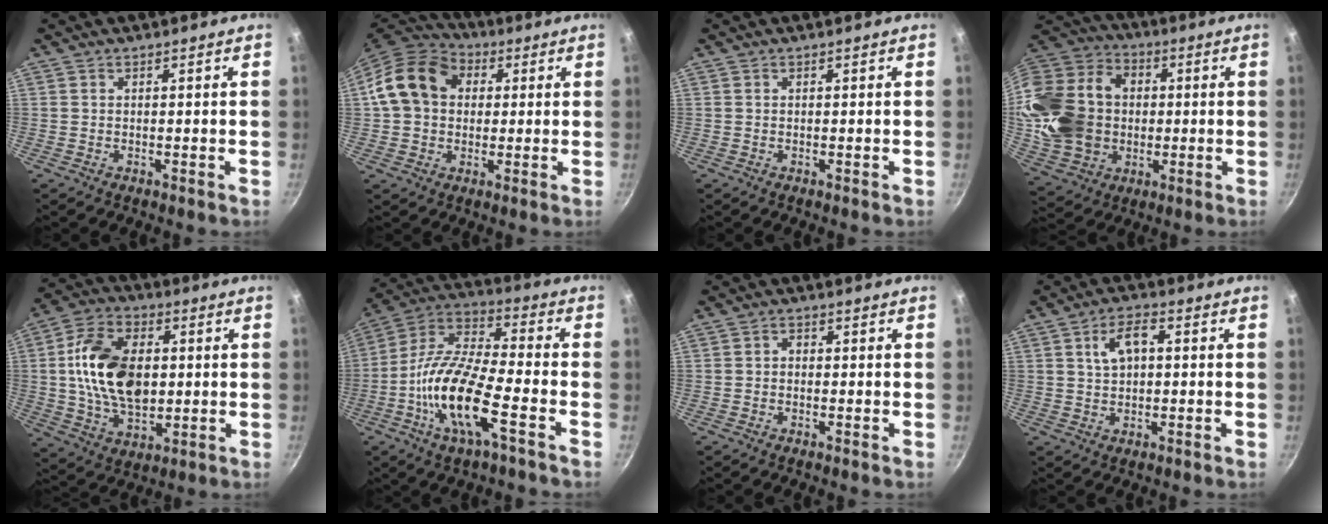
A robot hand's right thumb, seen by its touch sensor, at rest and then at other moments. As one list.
[{"total": 14.3, "force": [2.9, 11.4, 8.2], "torque": [-0.126, 0.025, 0.035]}, {"total": 0.0}, {"total": 24.0, "force": [0.6, 18.8, 14.8], "torque": [-0.275, 0.034, 0.022]}, {"total": 17.8, "force": [1.4, 11.4, 13.6], "torque": [-0.225, 0.006, 0.019]}, {"total": 16.5, "force": [-6.1, 5.0, 14.5], "torque": [-0.283, 0.037, -0.135]}, {"total": 1.6, "force": [-0.2, 1.3, 0.9], "torque": [-0.014, 0.009, -0.006]}, {"total": 6.1, "force": [1.2, 3.4, 4.9], "torque": [-0.075, 0.015, 0.021]}]